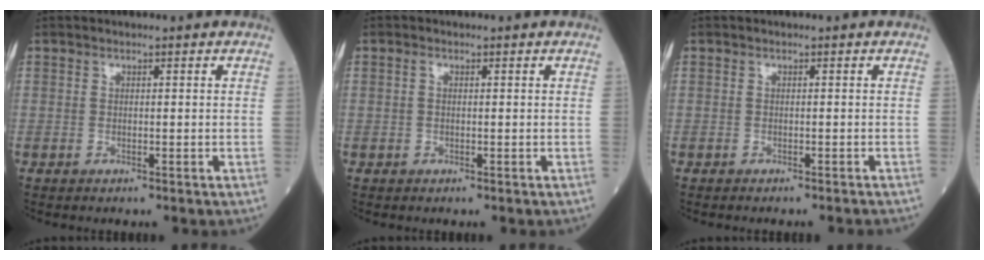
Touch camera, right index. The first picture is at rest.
{"total": 0.7, "force": [0.1, 0.4, 0.6], "torque": [-0.013, 0.004, 0.002]}
{"total": 2.8, "force": [-2.7, -0.1, 1.0], "torque": [-0.008, -0.003, -0.034]}